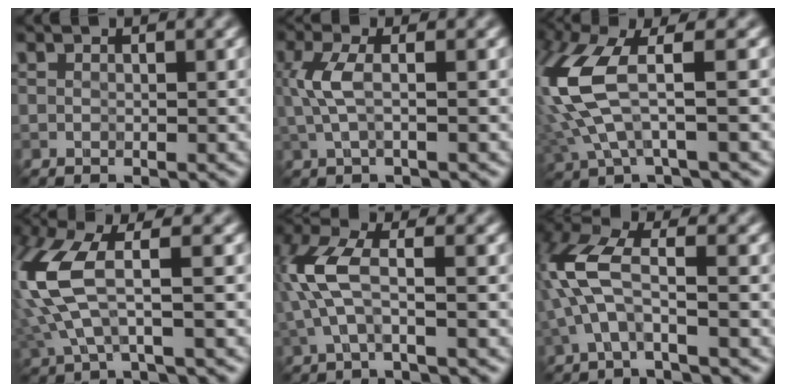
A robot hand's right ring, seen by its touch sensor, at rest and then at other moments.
{"total": 2.6, "force": [0.3, 0.7, 2.5], "torque": [-0.061, 0.010, 0.006]}
{"total": 8.5, "force": [0.8, 3.1, 7.9], "torque": [-0.206, 0.009, 0.016]}
{"total": 7.4, "force": [0.5, 2.6, 6.9], "torque": [-0.186, 0.012, 0.007]}
{"total": 4.7, "force": [-0.1, 1.6, 4.4], "torque": [-0.118, 0.020, -0.007]}
{"total": 5.5, "force": [-1.1, 1.9, 5.0], "torque": [-0.130, 0.025, -0.028]}